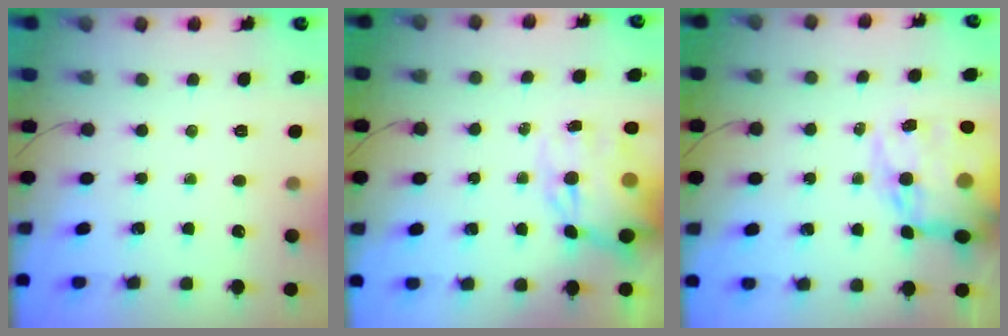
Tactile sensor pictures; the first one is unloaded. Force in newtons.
{"total": 13.2, "press": 12.8, "slide": 3.3}
{"total": 21.1, "press": 20.5, "slide": 5.0}